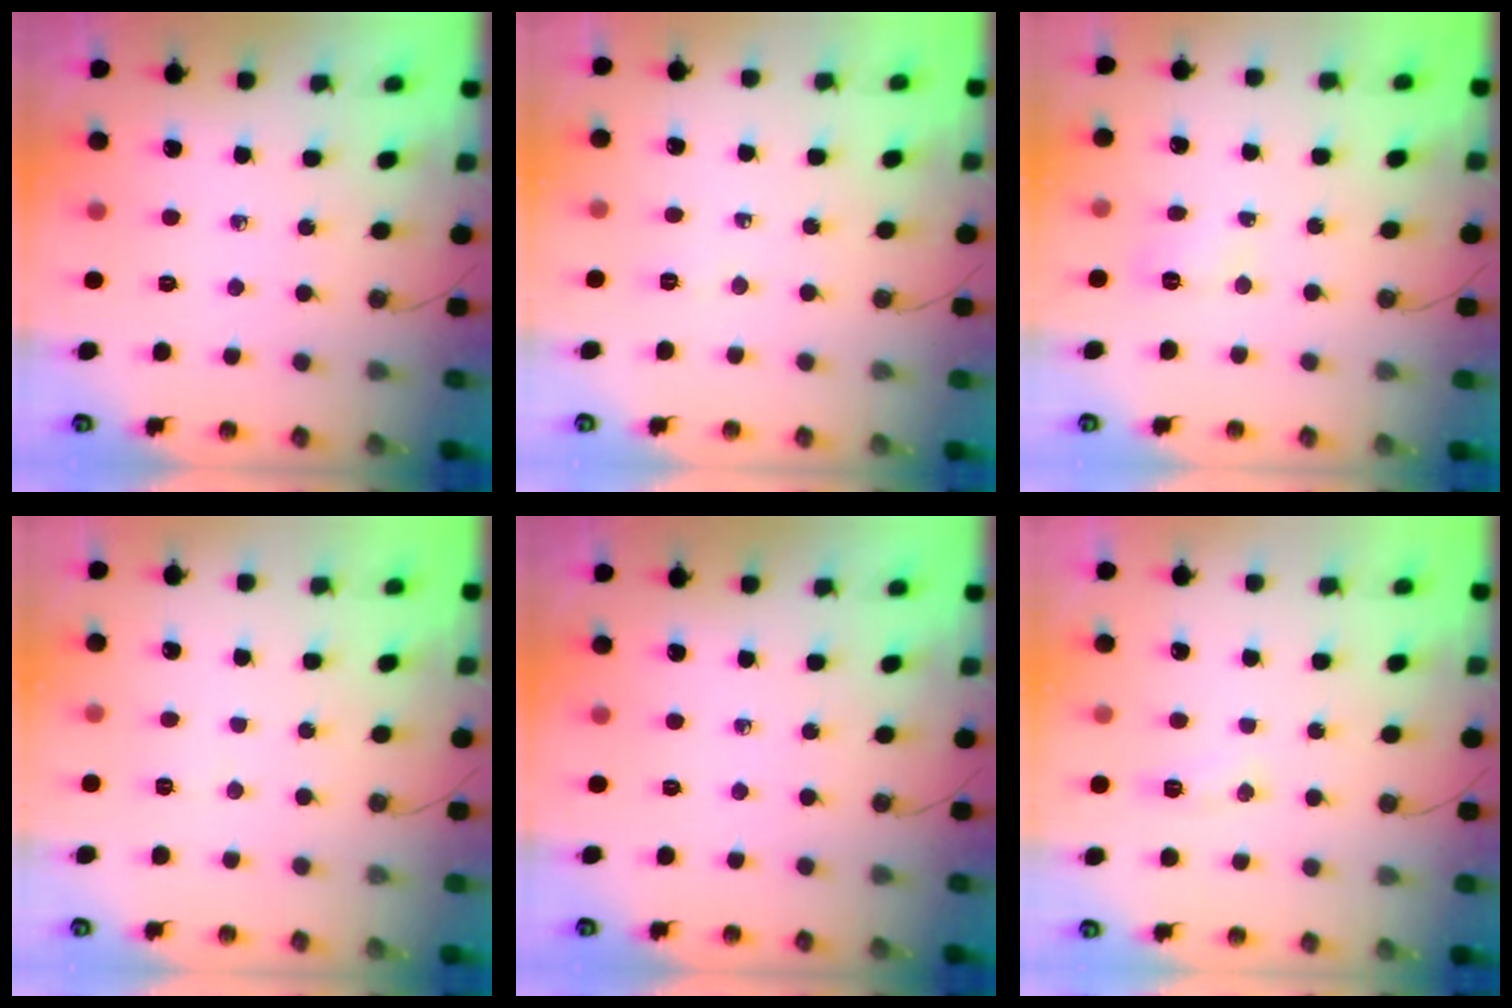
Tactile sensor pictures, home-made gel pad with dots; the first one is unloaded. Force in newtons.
{"total": 17.7, "press": 5.5, "slide": 16.8}
{"total": 3.8, "press": 3.8, "slide": 0.5}
{"total": 3.9, "press": 3.8, "slide": 1.0}
{"total": 0.0}
{"total": 15.9, "press": 5.9, "slide": 14.7}